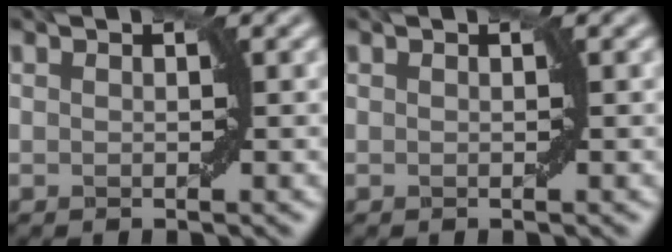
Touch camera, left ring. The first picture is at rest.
{"total": 0.0}